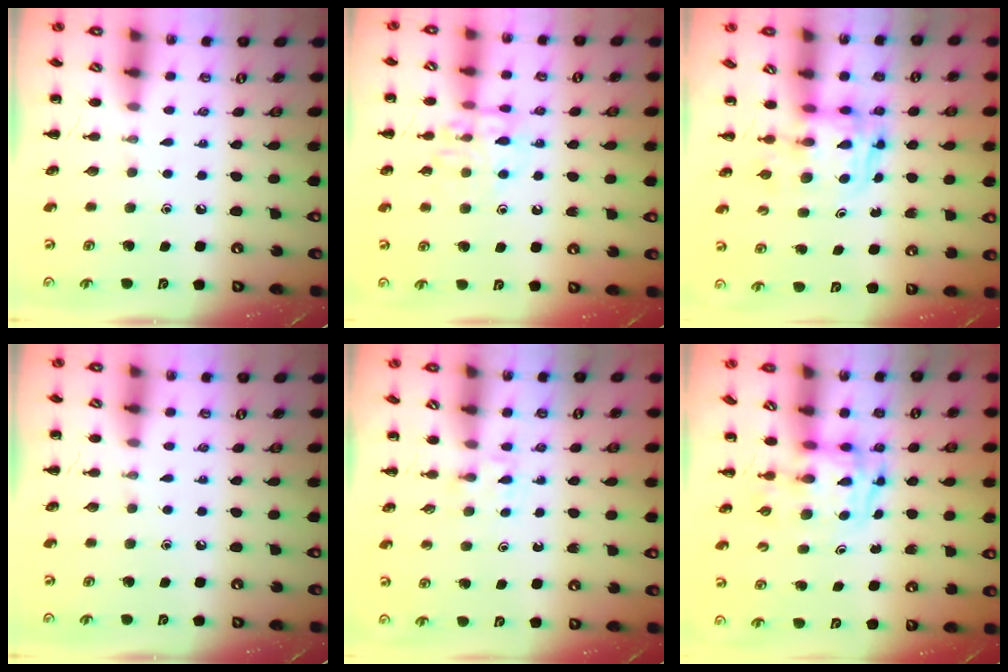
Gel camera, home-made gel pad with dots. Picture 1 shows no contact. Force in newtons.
{"total": 11.6, "press": 11.6, "slide": 1.0}
{"total": 2.7, "press": 2.7, "slide": 0.2}
{"total": 0.0}
{"total": 2.2, "press": 2.0, "slide": 0.9}
{"total": 3.3, "press": 3.3, "slide": 0.6}